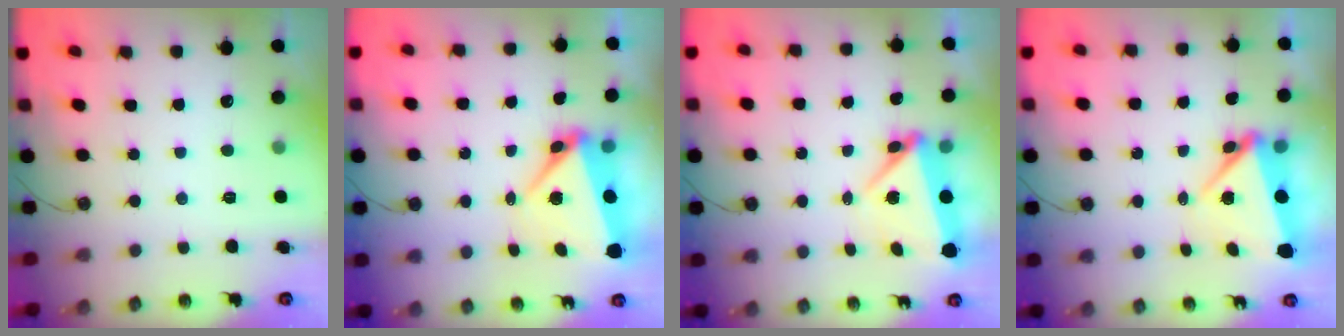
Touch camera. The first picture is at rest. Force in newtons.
{"total": 7.0, "press": 6.7, "slide": 1.9}
{"total": 11.4, "press": 5.1, "slide": 10.2}
{"total": 5.5, "press": 5.4, "slide": 0.8}